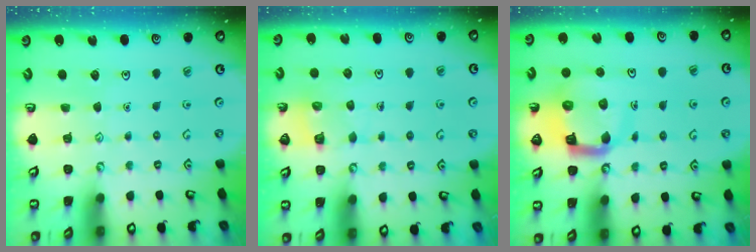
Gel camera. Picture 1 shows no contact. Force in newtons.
{"total": 4.7, "press": 4.7, "slide": 0.3}
{"total": 10.0, "press": 9.9, "slide": 1.2}